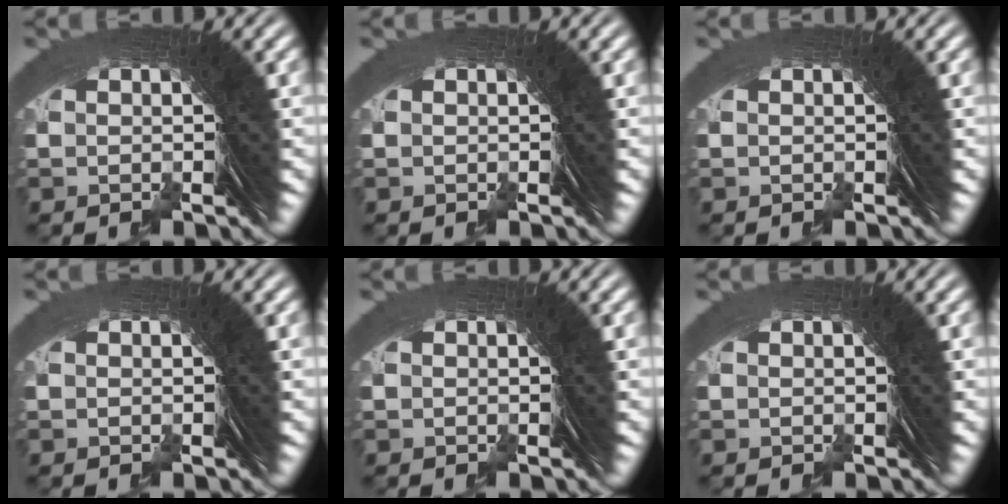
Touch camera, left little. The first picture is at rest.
{"total": 0.0}
{"total": 0.0}
{"total": 0.0}
{"total": 0.0}
{"total": 0.0}